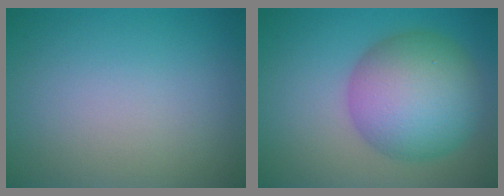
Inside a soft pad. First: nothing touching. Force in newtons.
{"total": 9.6, "press": 9.6, "slide": 0.2}